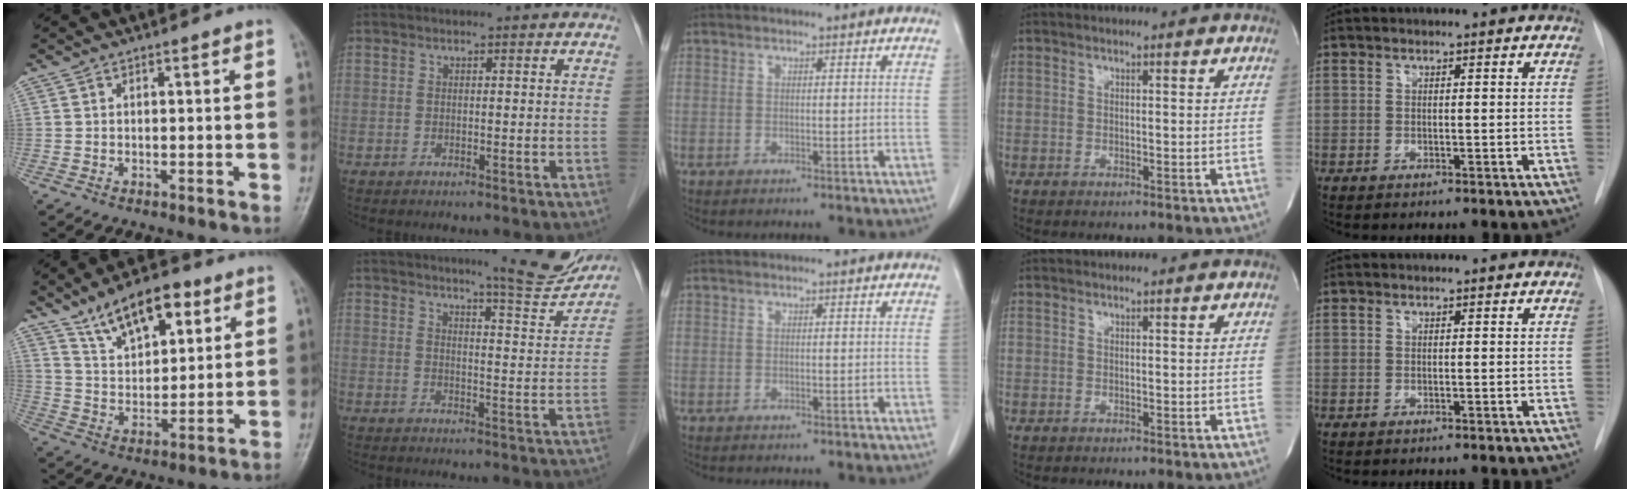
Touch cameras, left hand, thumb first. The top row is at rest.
{"thumb": {"total": 12.7, "force": [7.7, 6.0, 8.2], "torque": [-0.108, -0.032, 0.136]}, "index": {"total": 9.3, "force": [8.7, 0.4, 3.2], "torque": [-0.043, -0.031, 0.105]}}